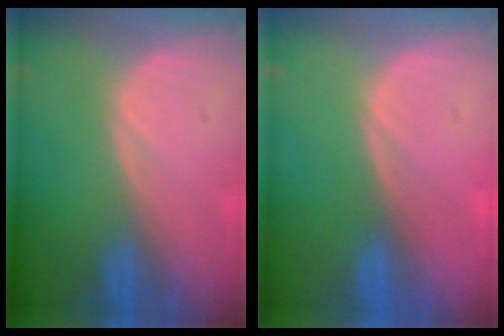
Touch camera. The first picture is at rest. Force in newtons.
{"total": 0.0}